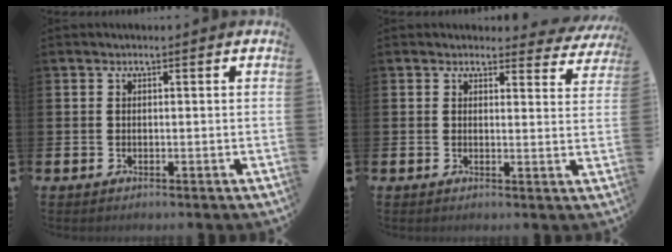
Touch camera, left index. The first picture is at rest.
{"total": 2.2, "force": [2.0, 0.9, 0.1], "torque": [-0.001, -0.010, 0.031]}